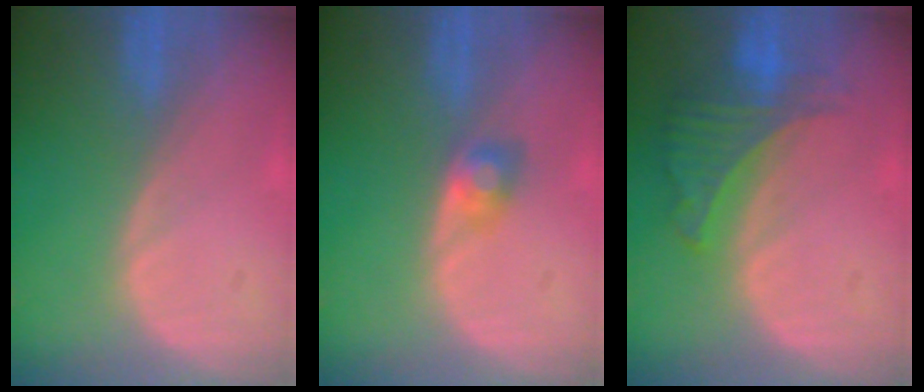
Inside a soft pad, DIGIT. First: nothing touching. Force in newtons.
{"total": 2.3, "press": 2.3, "slide": 0.2}
{"total": 6.3, "press": 5.9, "slide": 2.3}